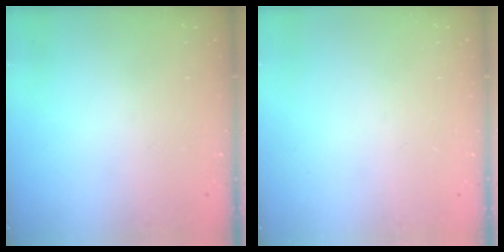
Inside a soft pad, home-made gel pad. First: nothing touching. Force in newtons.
{"total": 0.0}